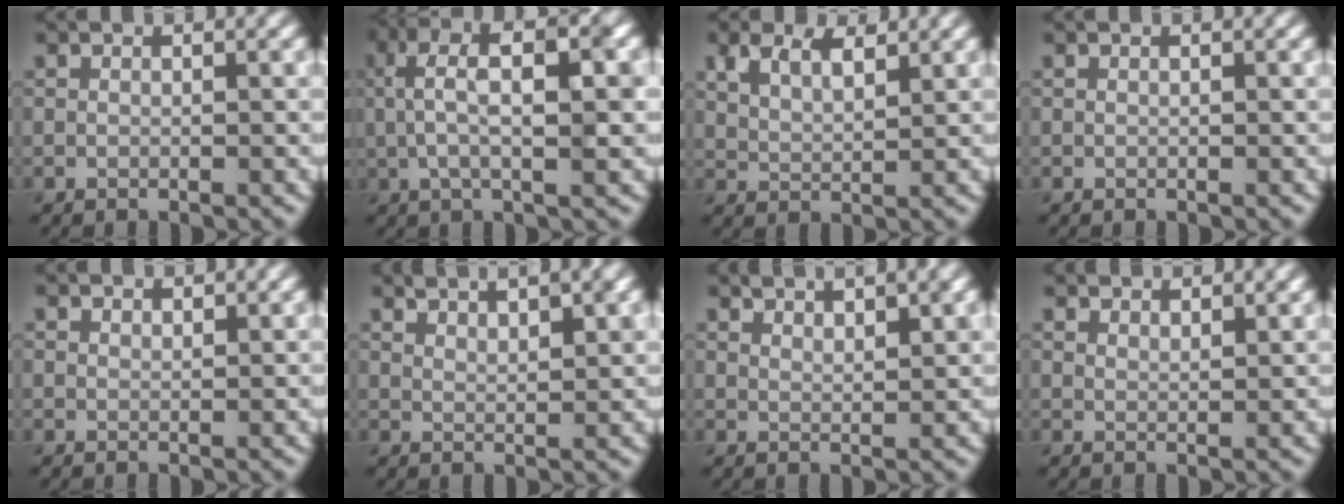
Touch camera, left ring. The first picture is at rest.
{"total": 6.8, "force": [1.5, 2.3, 6.3], "torque": [-0.110, 0.011, 0.019]}
{"total": 3.8, "force": [2.4, 1.8, 2.4], "torque": [-0.049, 0.007, 0.044]}
{"total": 0.0}
{"total": 0.8, "force": [0.8, 0.2, 0.1], "torque": [-0.002, -0.001, 0.015]}
{"total": 3.8, "force": [2.8, 1.1, 2.3], "torque": [-0.014, 0.009, 0.031]}
{"total": 2.9, "force": [2.4, 0.6, 1.5], "torque": [-0.009, 0.004, 0.034]}
{"total": 2.9, "force": [2.8, 0.6, 0.8], "torque": [-0.008, -0.004, 0.045]}